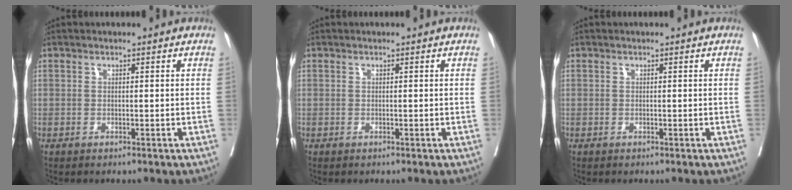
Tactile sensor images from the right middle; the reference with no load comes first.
{"total": 0.0}
{"total": 0.0}